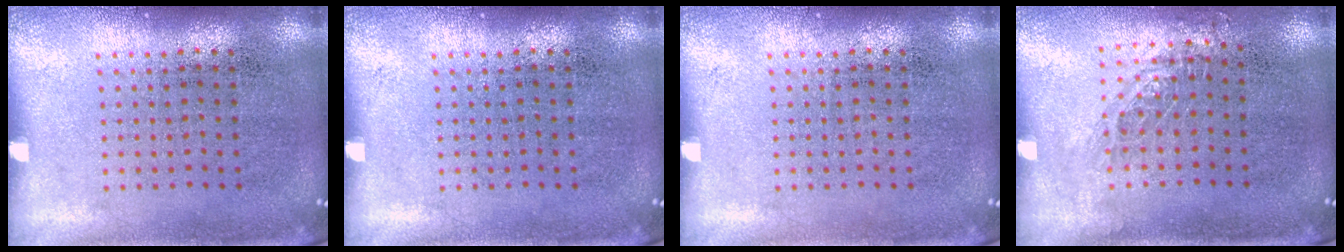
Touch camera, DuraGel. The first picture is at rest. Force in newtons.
{"total": 0.0}
{"total": 0.0}
{"total": 0.8, "press": 0.8, "slide": 0.1}